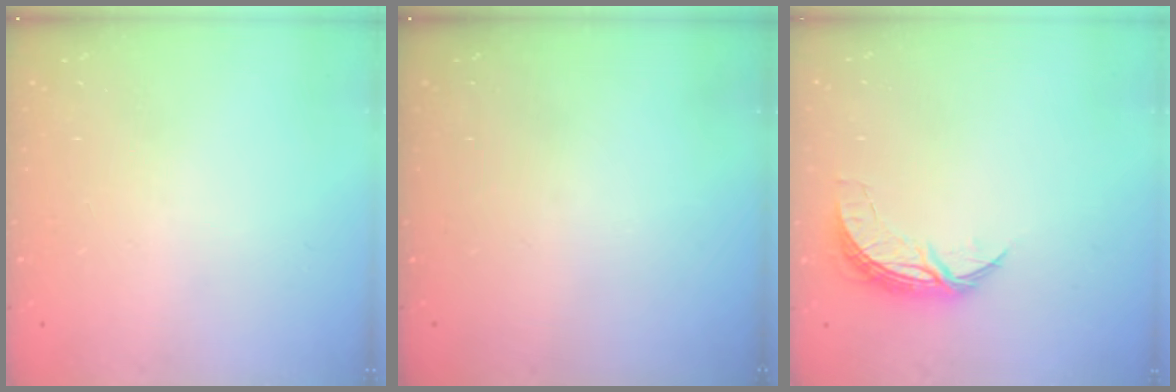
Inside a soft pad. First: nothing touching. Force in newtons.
{"total": 0.0}
{"total": 7.4, "press": 7.4, "slide": 0.5}